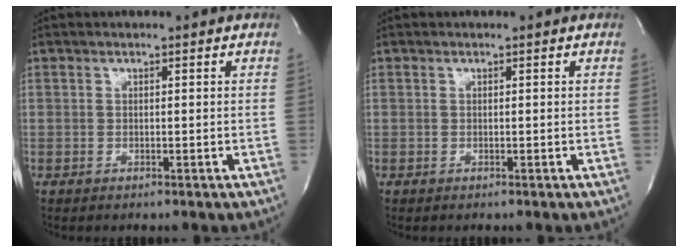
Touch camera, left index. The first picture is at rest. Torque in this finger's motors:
{"motor_torque": [-0.11, 0.11, 0.00, 0.00]}